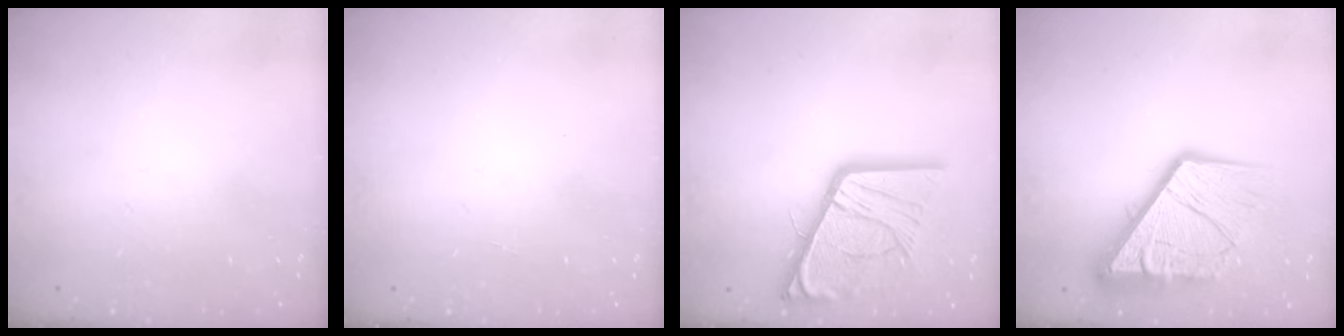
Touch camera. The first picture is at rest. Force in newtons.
{"total": 0.0}
{"total": 22.3, "press": 22.1, "slide": 2.5}
{"total": 16.7, "press": 16.6, "slide": 1.9}